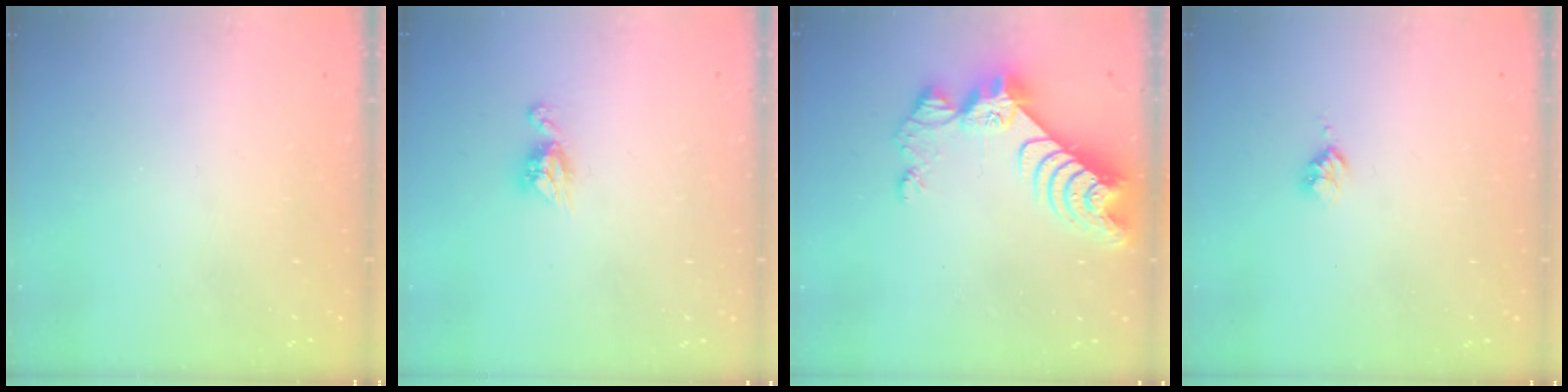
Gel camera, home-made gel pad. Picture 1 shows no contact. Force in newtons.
{"total": 7.9, "press": 7.9, "slide": 0.6}
{"total": 11.1, "press": 11.0, "slide": 1.0}
{"total": 2.5, "press": 2.5, "slide": 0.3}